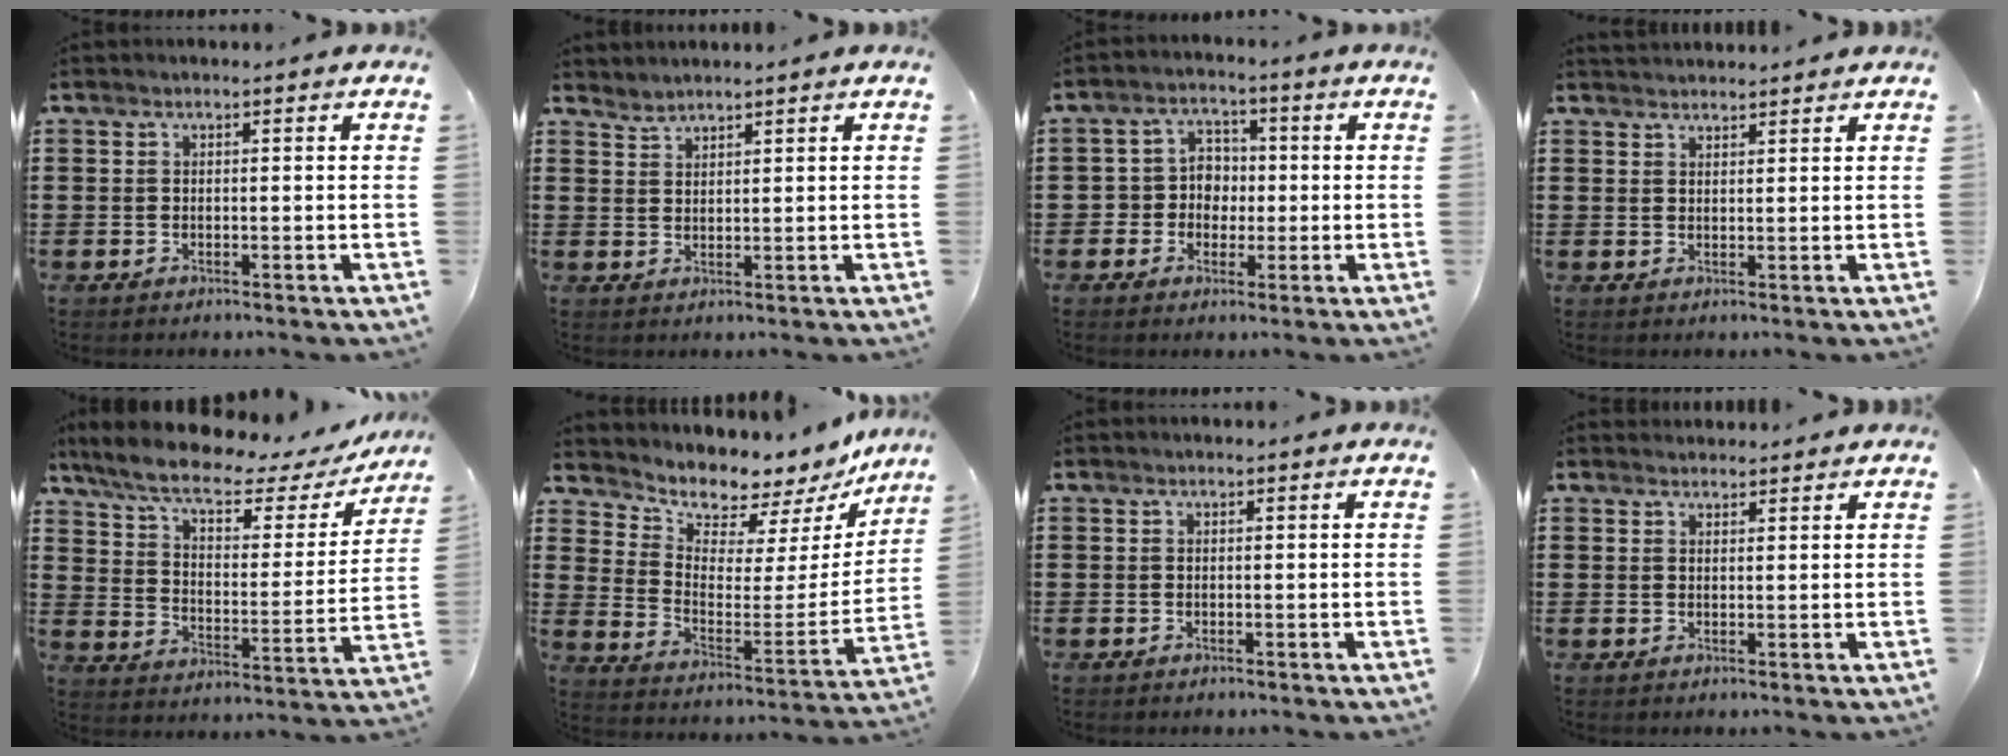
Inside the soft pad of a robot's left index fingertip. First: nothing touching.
{"total": 1.6, "force": [1.5, 0.0, -0.4], "torque": [0.002, 0.002, 0.032]}
{"total": 4.5, "force": [-0.7, 4.3, 1.3], "torque": [-0.045, 0.014, -0.018]}
{"total": 1.7, "force": [1.7, 0.0, -0.1], "torque": [-0.003, 0.001, 0.033]}
{"total": 9.5, "force": [7.2, 2.3, 5.8], "torque": [-0.131, -0.037, 0.122]}
{"total": 6.7, "force": [6.4, 2.0, -0.1], "torque": [-0.029, -0.069, 0.105]}
{"total": 0.0}
{"total": 1.5, "force": [1.5, 0.3, 0.0], "torque": [-0.003, 0.003, 0.030]}